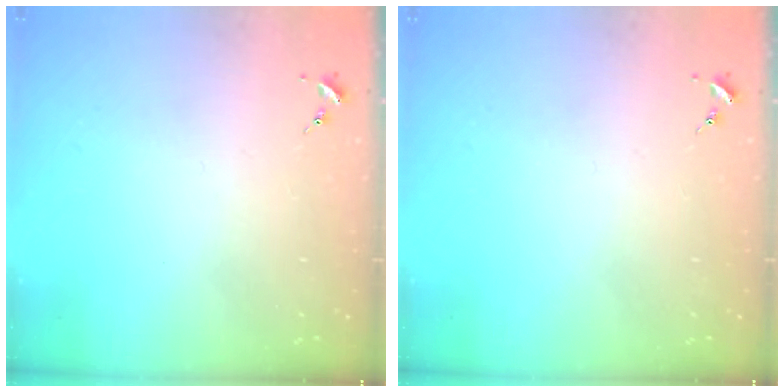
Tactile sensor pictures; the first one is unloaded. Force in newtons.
{"total": 0.0}